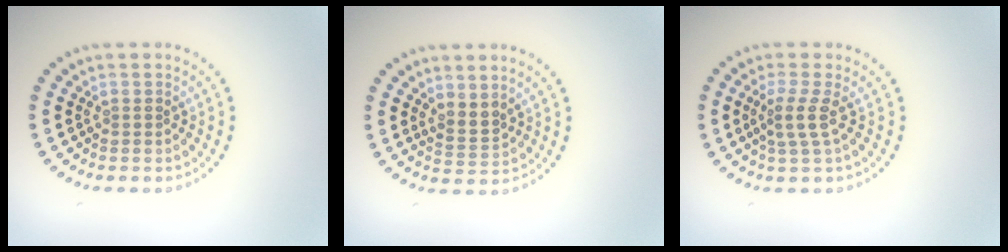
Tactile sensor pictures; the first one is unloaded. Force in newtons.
{"total": 2.0, "press": 1.4, "slide": 1.4}
{"total": 2.2, "press": 1.5, "slide": 1.5}